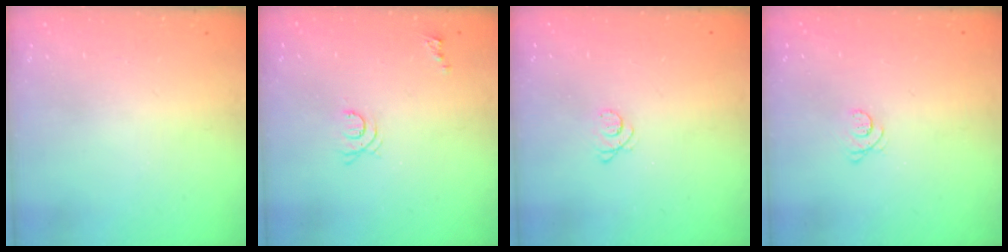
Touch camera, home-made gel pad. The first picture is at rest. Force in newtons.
{"total": 7.0, "press": 6.9, "slide": 1.1}
{"total": 2.6, "press": 2.6, "slide": 0.3}
{"total": 2.8, "press": 2.8, "slide": 0.4}